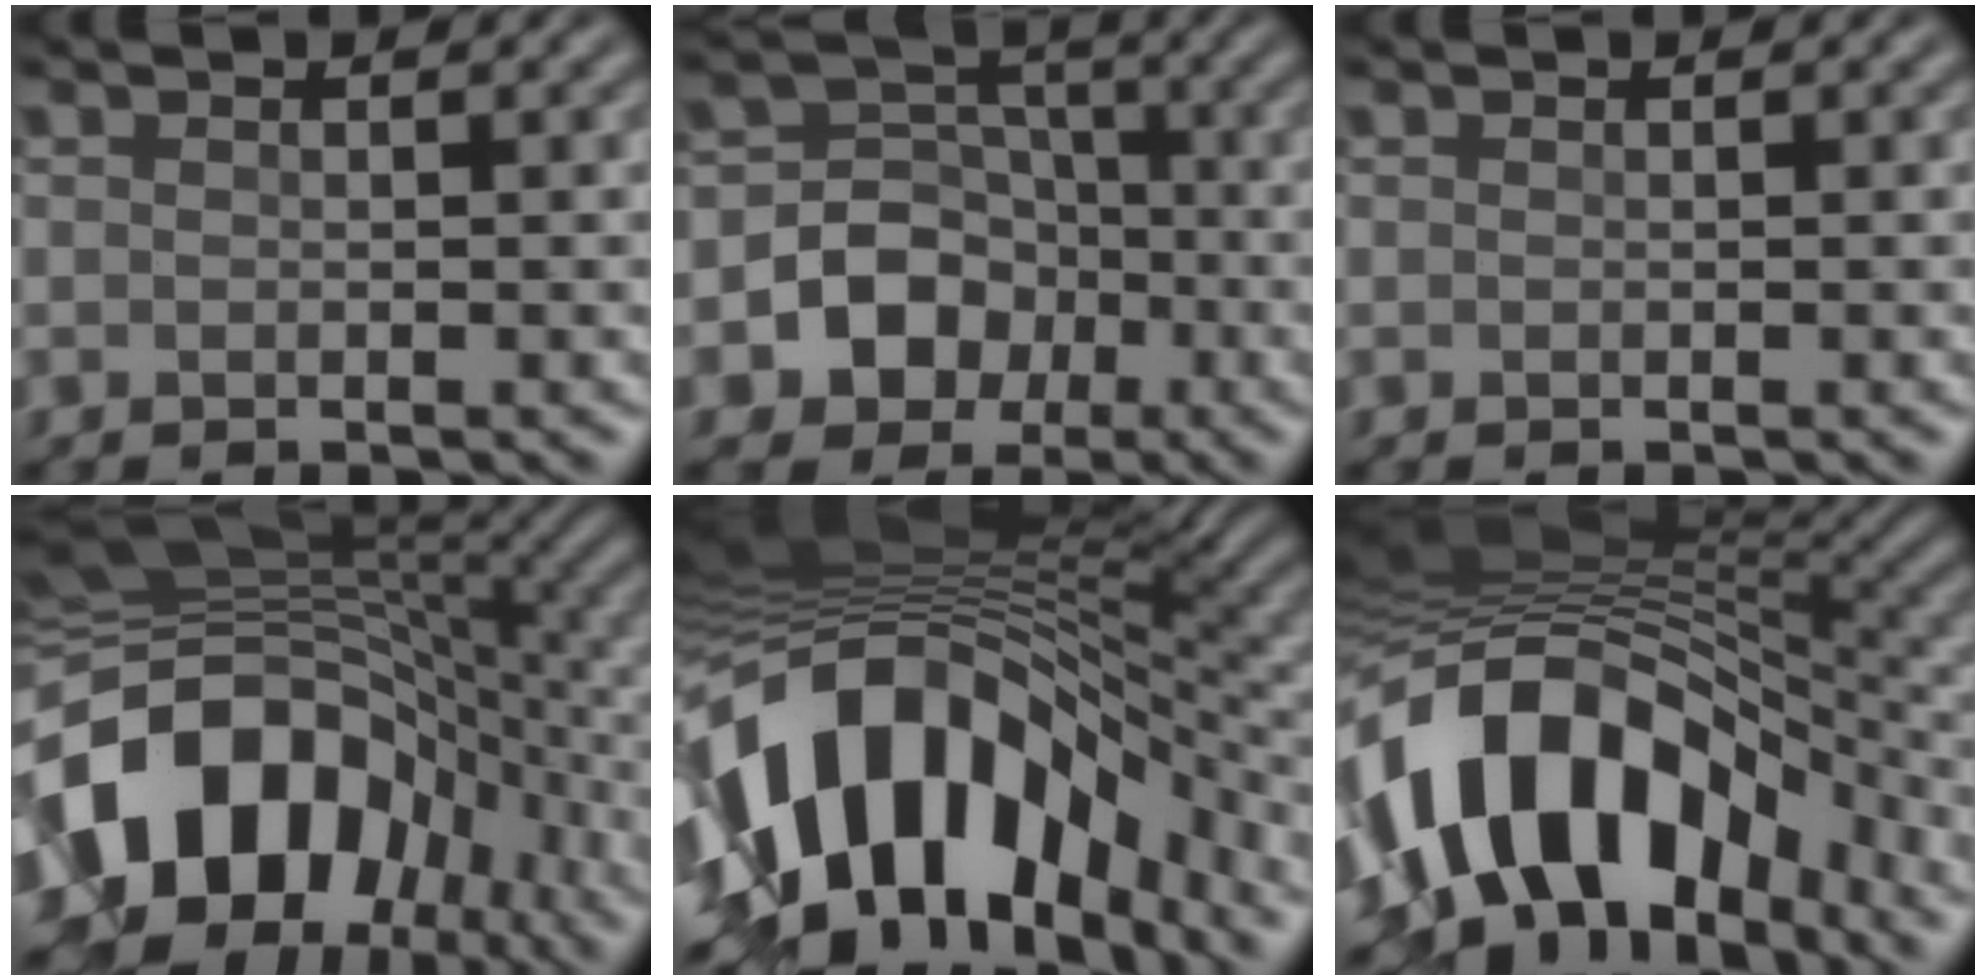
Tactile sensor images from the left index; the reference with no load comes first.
{"total": 7.5, "force": [-2.7, 6.6, 2.2], "torque": [-0.018, 0.010, -0.076]}
{"total": 0.0}
{"total": 16.6, "force": [-5.7, 11.4, 10.6], "torque": [-0.198, -0.007, -0.104]}
{"total": 15.0, "force": [-6.2, 8.3, 10.8], "torque": [-0.197, 0.015, -0.108]}
{"total": 13.6, "force": [-6.2, 8.0, 9.1], "torque": [-0.151, 0.018, -0.114]}